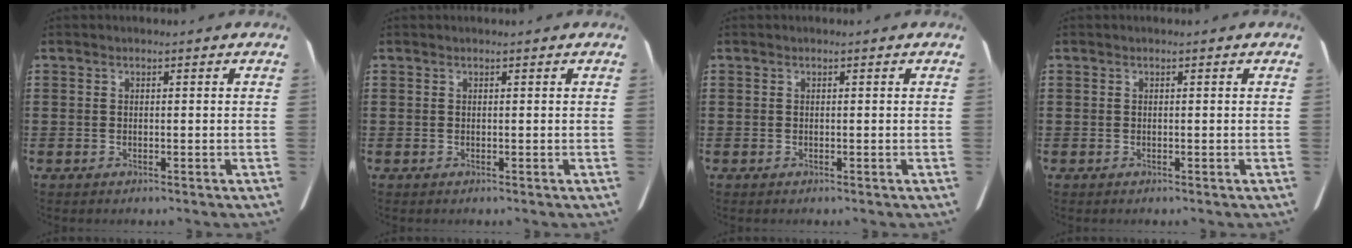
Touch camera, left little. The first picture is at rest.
{"total": 0.0}
{"total": 0.0}
{"total": 0.0}